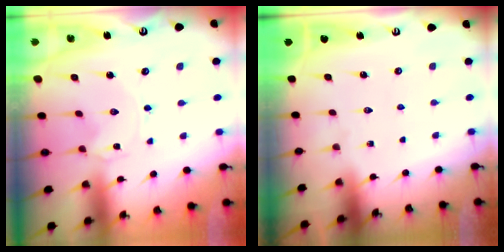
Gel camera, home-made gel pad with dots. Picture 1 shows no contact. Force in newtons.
{"total": 0.0}